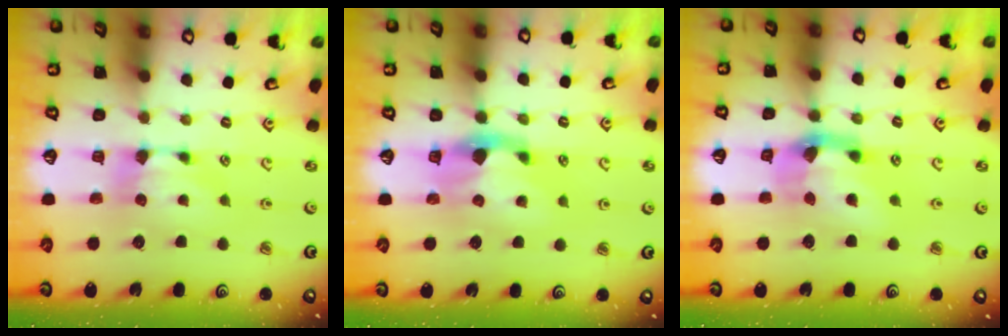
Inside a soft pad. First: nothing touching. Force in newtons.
{"total": 2.8, "press": 2.5, "slide": 1.3}
{"total": 5.5, "press": 5.1, "slide": 2.1}